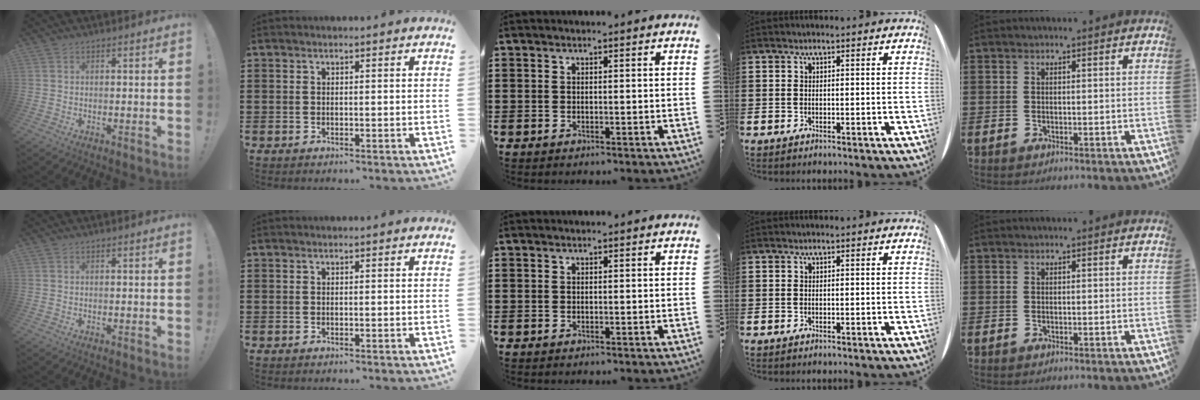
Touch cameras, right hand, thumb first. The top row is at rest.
{}